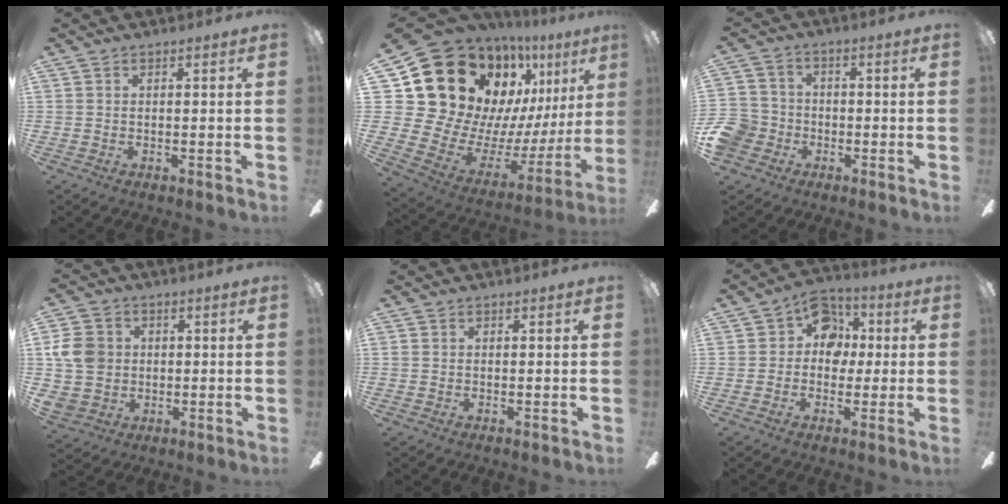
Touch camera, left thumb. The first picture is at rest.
{"total": 23.7, "force": [14.1, 16.3, 9.9], "torque": [-0.174, -0.127, 0.297]}
{"total": 8.4, "force": [-3.2, 7.2, 2.8], "torque": [-0.087, 0.033, -0.062]}
{"total": 9.5, "force": [1.1, 8.6, 3.8], "torque": [-0.076, 0.016, 0.029]}
{"total": 0.0}
{"total": 9.7, "force": [2.0, 8.2, 4.8], "torque": [-0.068, 0.008, 0.039]}